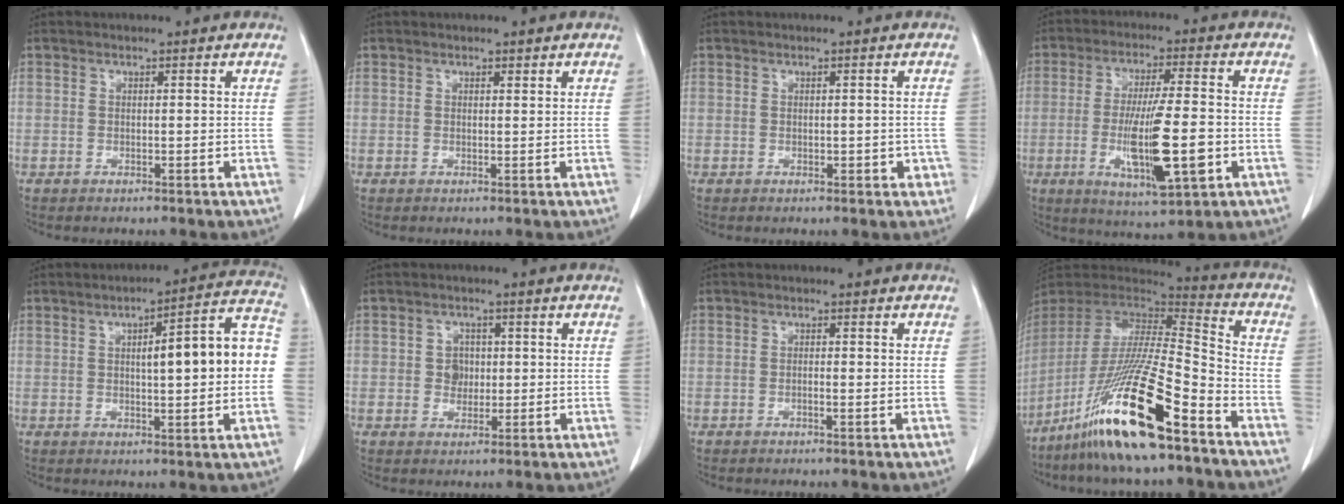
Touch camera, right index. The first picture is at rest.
{"total": 0.5, "force": [0.4, 0.2, 0.2], "torque": [-0.006, -0.004, 0.006]}
{"total": 2.0, "force": [-0.4, 1.2, 1.5], "torque": [-0.015, 0.007, -0.002]}
{"total": 13.4, "force": [-3.4, 1.6, 12.9], "torque": [-0.230, -0.017, -0.054]}
{"total": 12.8, "force": [0.6, 2.1, 12.6], "torque": [-0.163, 0.037, 0.007]}
{"total": 2.7, "force": [0.1, 2.4, 1.3], "torque": [-0.015, 0.005, 0.002]}
{"total": 0.6, "force": [-0.3, 0.0, 0.5], "torque": [-0.011, 0.001, -0.005]}
{"total": 22.1, "force": [-14.3, 1.4, 16.8], "torque": [-0.343, -0.045, -0.270]}